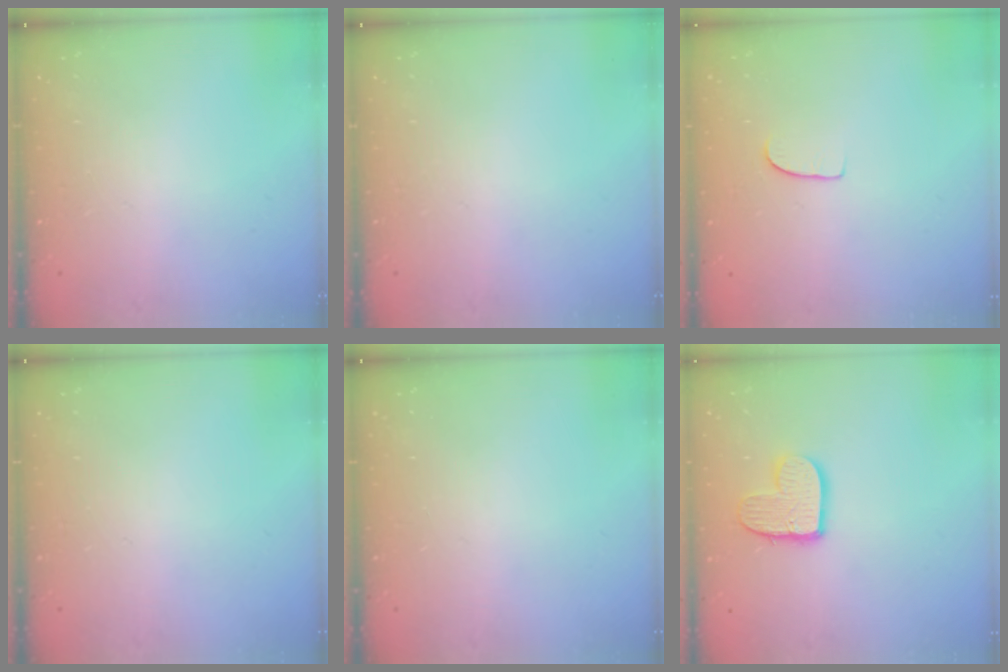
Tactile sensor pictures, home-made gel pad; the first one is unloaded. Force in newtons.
{"total": 0.0}
{"total": 5.3, "press": 5.3, "slide": 0.5}
{"total": 0.0}
{"total": 0.0}
{"total": 10.9, "press": 10.8, "slide": 0.7}